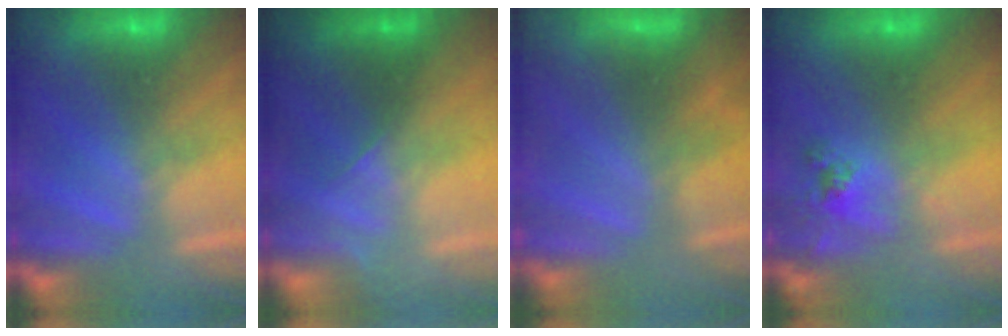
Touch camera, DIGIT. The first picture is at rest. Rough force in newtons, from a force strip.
{"total": 1.9}
{"total": 4.5}
{"total": 2.6}